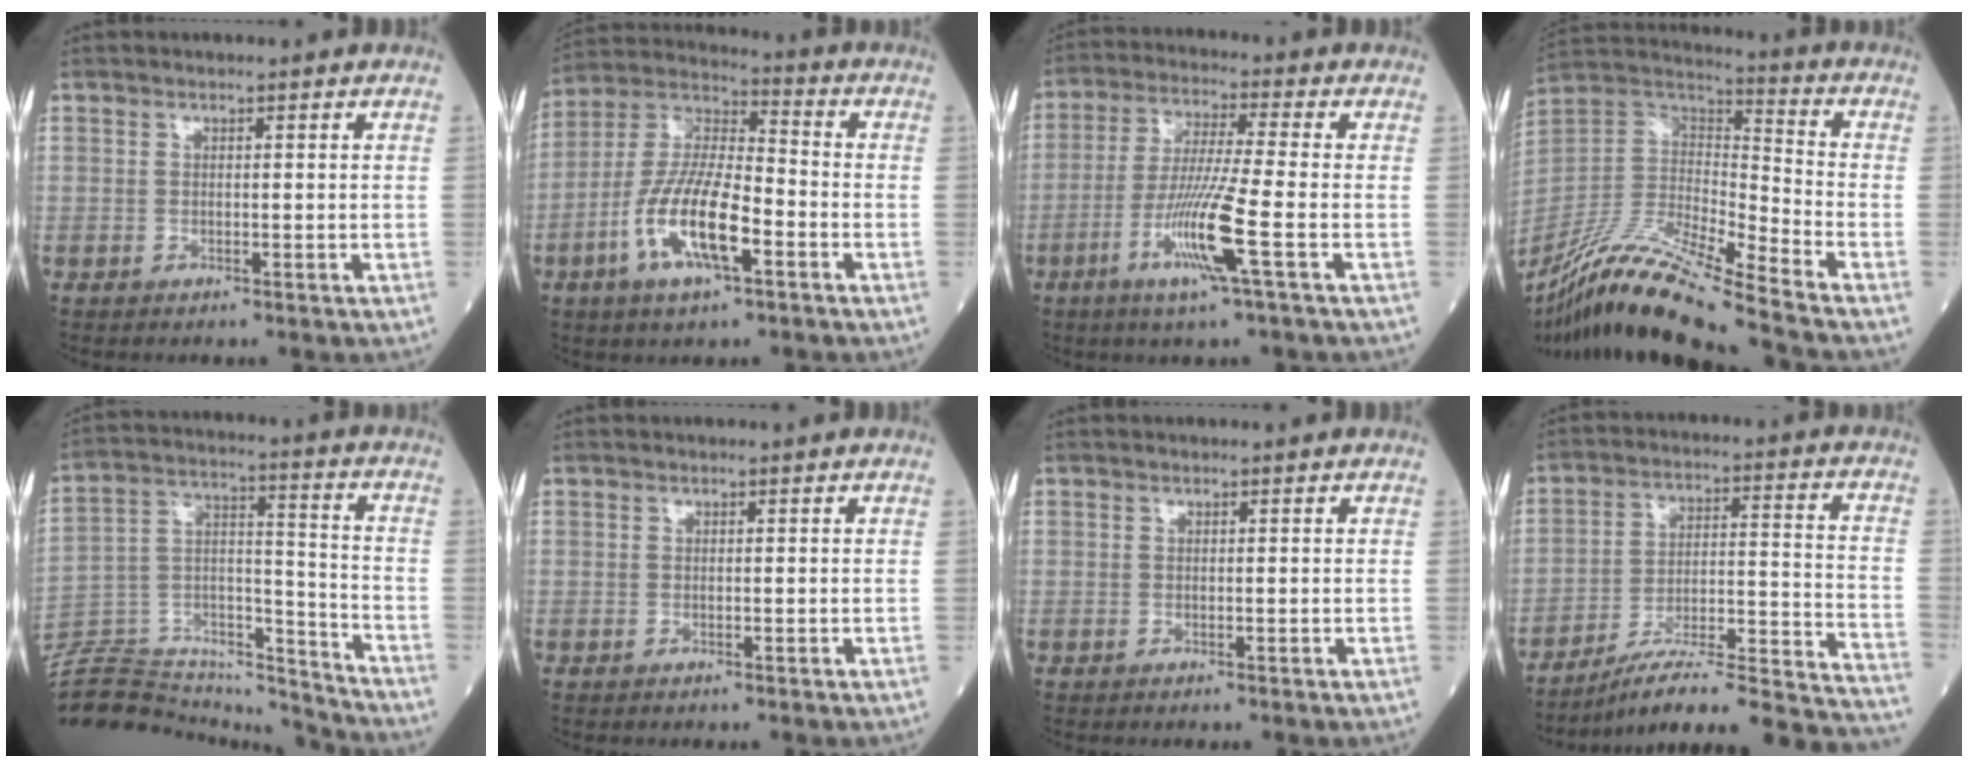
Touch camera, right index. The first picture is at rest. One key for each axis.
{"total": 13.7, "fx": -5.0, "fy": 3.6, "fz": 12.2, "tx": -0.250, "ty": 0.001, "tz": -0.096}
{"total": 10.5, "fx": -4.0, "fy": -1.1, "fz": 9.7, "tx": -0.192, "ty": -0.019, "tz": -0.081}
{"total": 20.7, "fx": -16.8, "fy": -0.2, "fz": 12.0, "tx": -0.261, "ty": -0.028, "tz": -0.321}
{"total": 22.4, "fx": -21.6, "fy": 3.8, "fz": 4.7, "tx": -0.117, "ty": 0.044, "tz": -0.344}
{"total": 0.0}
{"total": 0.0}
{"total": 23.0, "fx": -20.7, "fy": 0.4, "fz": 10.0, "tx": -0.085, "ty": 0.016, "tz": -0.300}